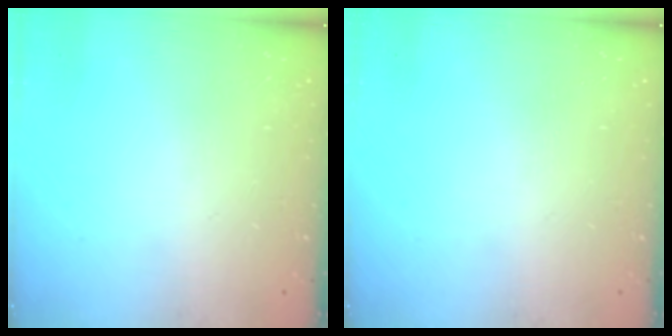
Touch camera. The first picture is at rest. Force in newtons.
{"total": 0.0}